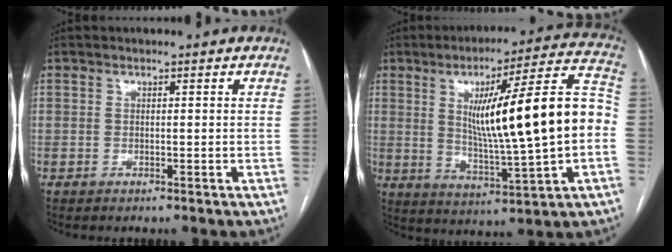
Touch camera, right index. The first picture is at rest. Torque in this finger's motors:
{"motor_torque": [1.42, -0.46, 1.05, 0.21]}